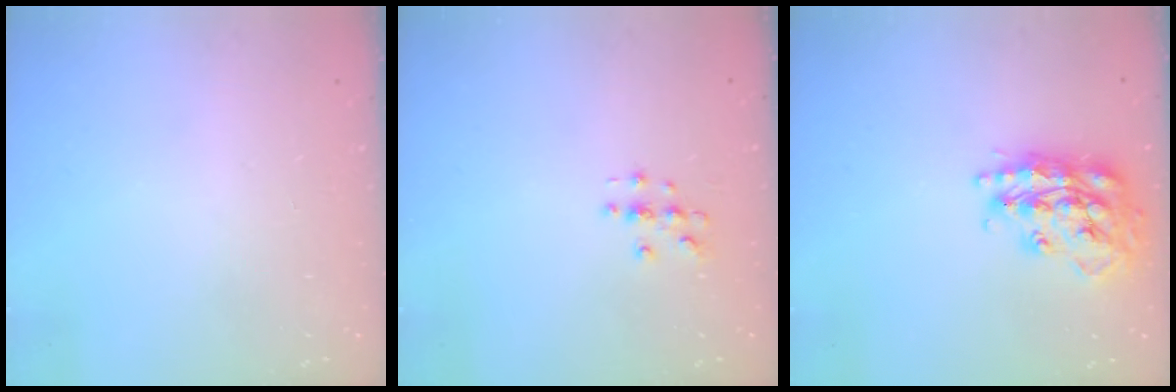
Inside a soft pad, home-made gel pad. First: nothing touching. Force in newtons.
{"total": 2.9, "press": 2.9, "slide": 0.3}
{"total": 19.5, "press": 19.5, "slide": 1.8}